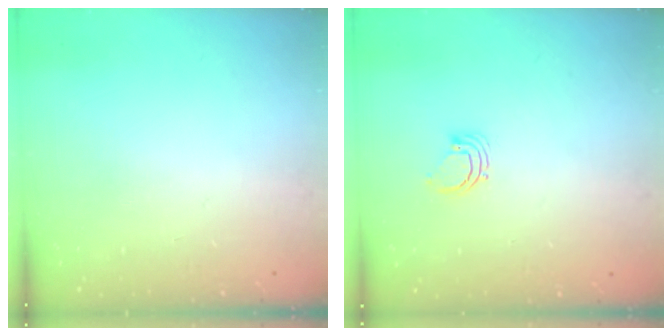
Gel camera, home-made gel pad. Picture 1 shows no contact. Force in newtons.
{"total": 2.5, "press": 2.5, "slide": 0.1}